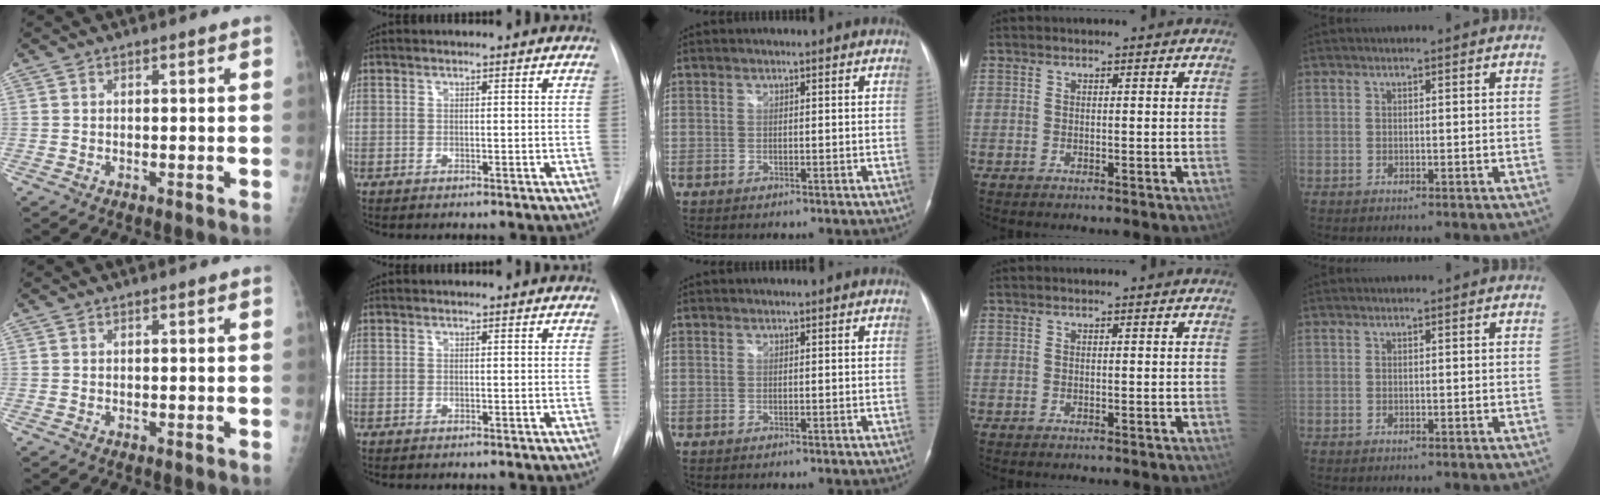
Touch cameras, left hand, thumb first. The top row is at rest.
{}